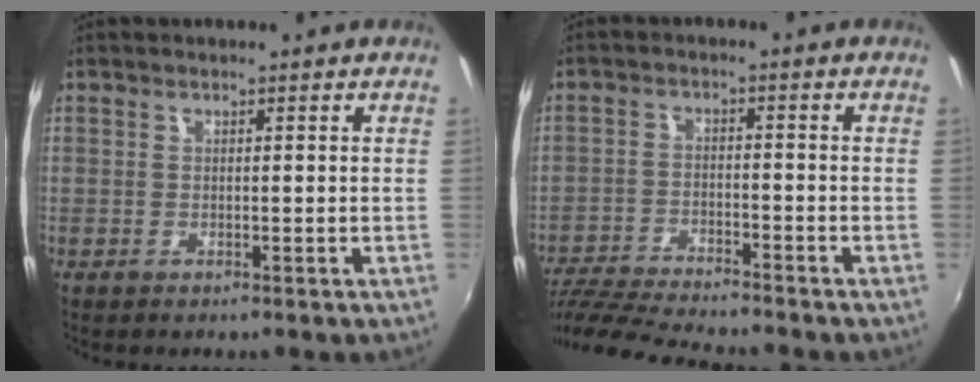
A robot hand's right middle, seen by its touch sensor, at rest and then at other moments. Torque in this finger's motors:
{"motor_torque": [1.07, -1.07, 0.10, 0.08]}